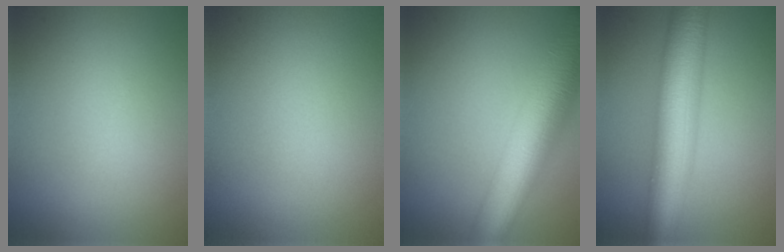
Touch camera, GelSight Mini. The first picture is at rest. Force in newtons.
{"total": 0.0}
{"total": 11.5, "press": 11.5, "slide": 0.5}
{"total": 9.6, "press": 9.6, "slide": 0.3}